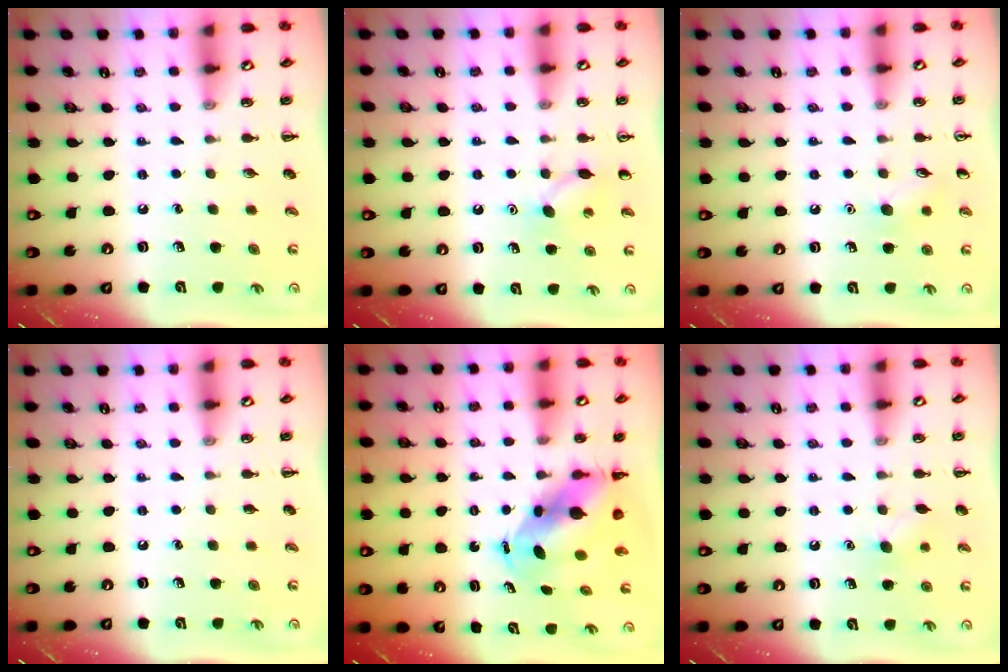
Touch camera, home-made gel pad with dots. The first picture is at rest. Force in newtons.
{"total": 7.2, "press": 6.9, "slide": 2.0}
{"total": 6.5, "press": 6.2, "slide": 1.9}
{"total": 0.0}
{"total": 7.5, "press": 7.3, "slide": 1.7}
{"total": 4.9, "press": 4.8, "slide": 1.2}